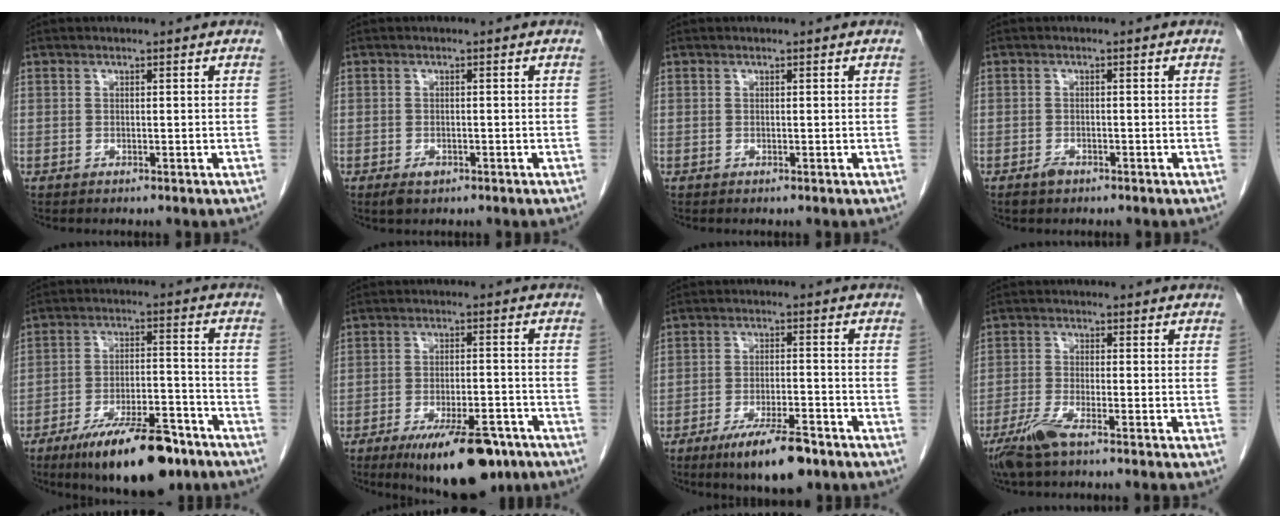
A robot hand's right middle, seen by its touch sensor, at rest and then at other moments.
{"total": 1.8, "force": [-1.0, 1.0, 1.1], "torque": [-0.021, 0.000, -0.010]}
{"total": 0.0}
{"total": 1.5, "force": [-1.1, 0.8, 0.7], "torque": [-0.016, 0.000, -0.016]}
{"total": 16.1, "force": [-11.4, 4.2, 10.5], "torque": [-0.157, -0.001, -0.184]}
{"total": 13.6, "force": [-9.2, 4.0, 9.2], "torque": [-0.128, -0.009, -0.138]}
{"total": 9.9, "force": [-6.7, 2.0, 6.9], "torque": [-0.118, -0.015, -0.108]}
{"total": 5.3, "force": [-3.9, 0.1, 3.6], "torque": [-0.077, -0.014, -0.080]}